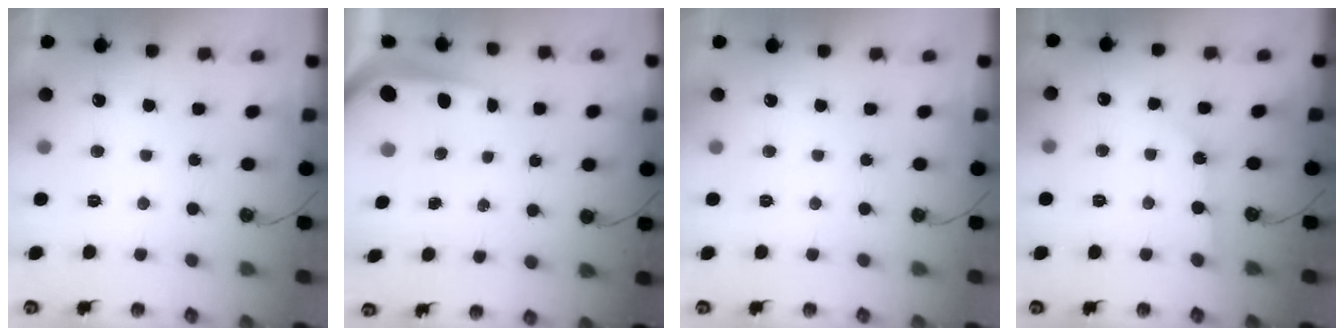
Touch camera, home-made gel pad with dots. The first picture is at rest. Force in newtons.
{"total": 6.4, "press": 6.4, "slide": 0.7}
{"total": 0.0}
{"total": 1.4, "press": 1.4, "slide": 0.2}